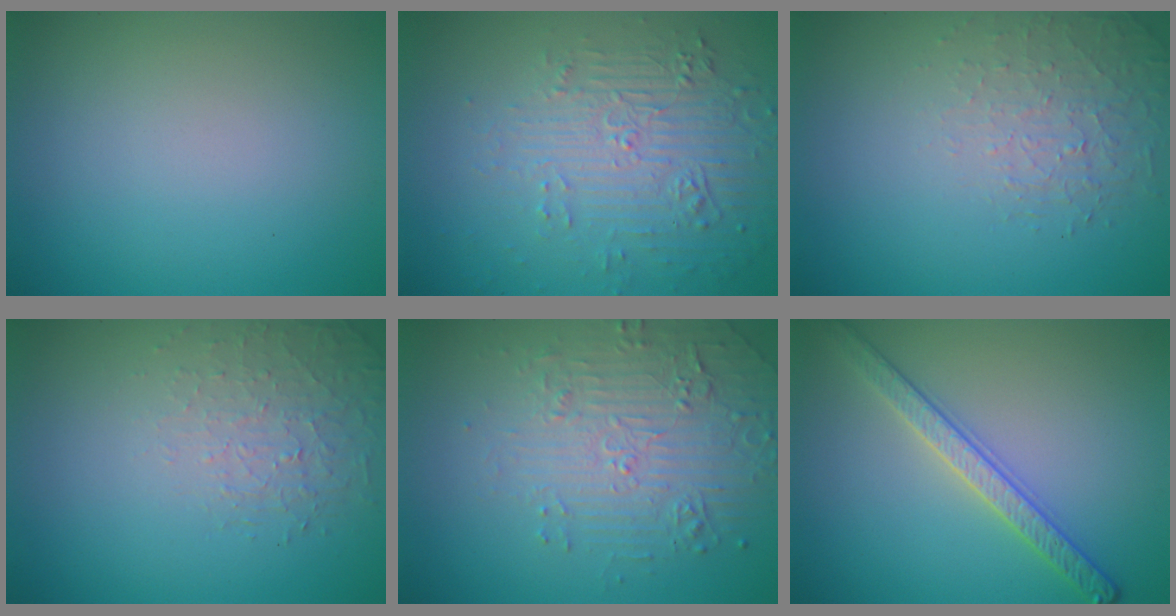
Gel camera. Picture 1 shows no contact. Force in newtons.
{"total": 6.0, "press": 3.6, "slide": 4.8}
{"total": 1.5, "press": 0.8, "slide": 1.3}
{"total": 1.5, "press": 0.8, "slide": 1.3}
{"total": 4.8, "press": 3.6, "slide": 3.2}
{"total": 3.2, "press": 3.1, "slide": 0.5}